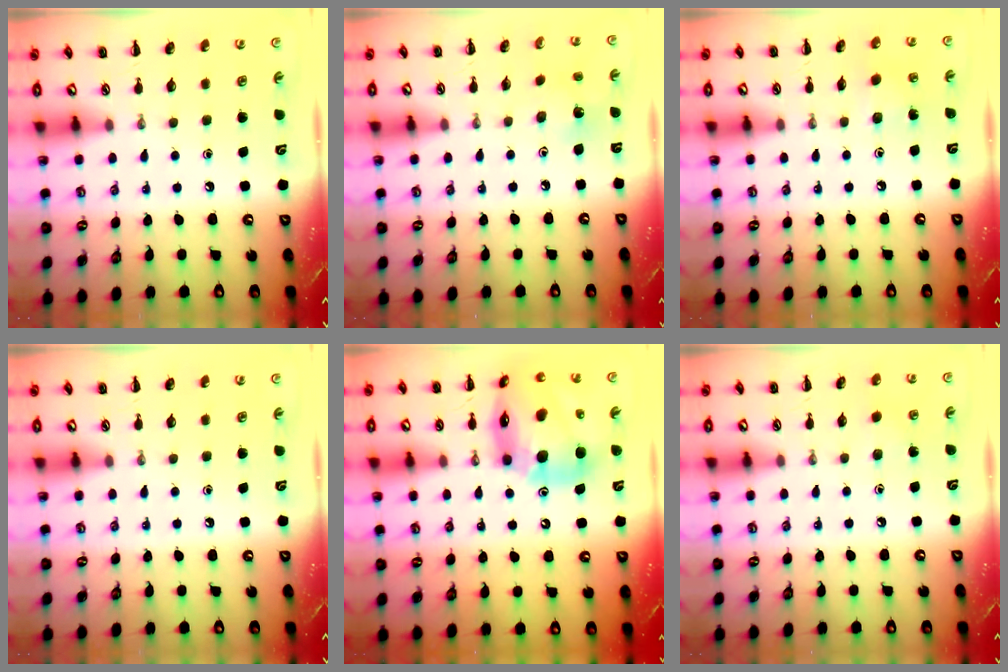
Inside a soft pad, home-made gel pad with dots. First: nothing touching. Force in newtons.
{"total": 1.6, "press": 1.5, "slide": 0.5}
{"total": 2.4, "press": 2.3, "slide": 0.7}
{"total": 0.0}
{"total": 17.4, "press": 16.7, "slide": 5.1}
{"total": 5.5, "press": 5.2, "slide": 1.7}